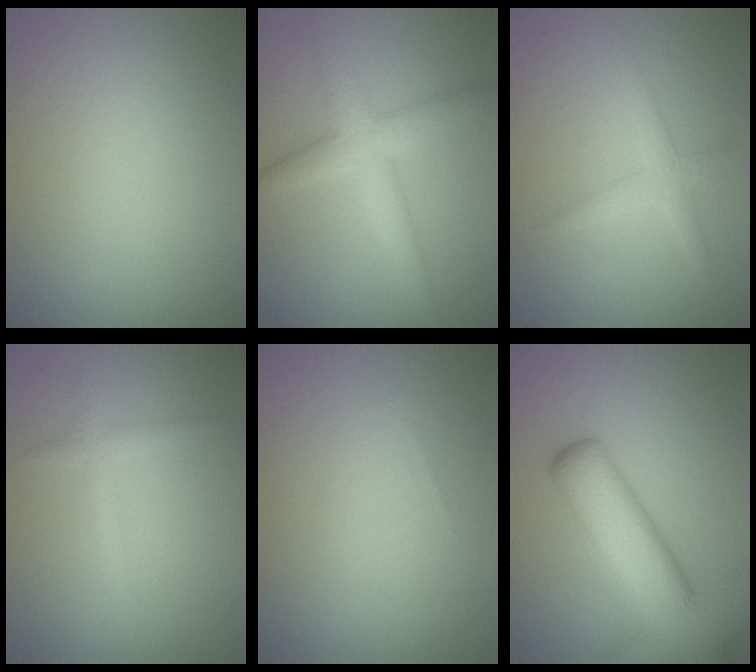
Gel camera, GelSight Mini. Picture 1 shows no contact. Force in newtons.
{"total": 4.2, "press": 4.2, "slide": 0.1}
{"total": 2.0, "press": 2.0, "slide": 0.1}
{"total": 1.5, "press": 1.5, "slide": 0.1}
{"total": 0.0}
{"total": 11.0, "press": 11.0, "slide": 0.6}